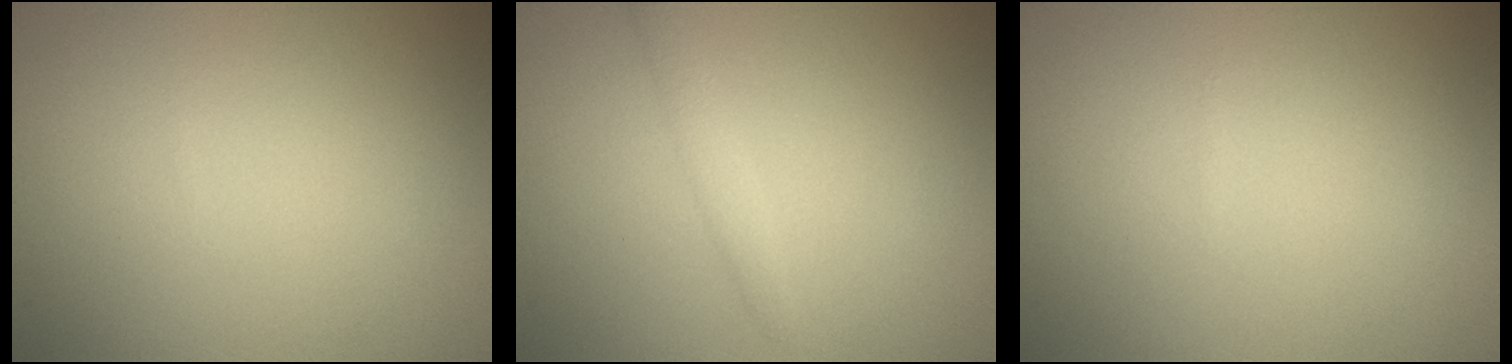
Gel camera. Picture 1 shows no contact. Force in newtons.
{"total": 1.2, "press": 1.2, "slide": 0.1}
{"total": 0.0}